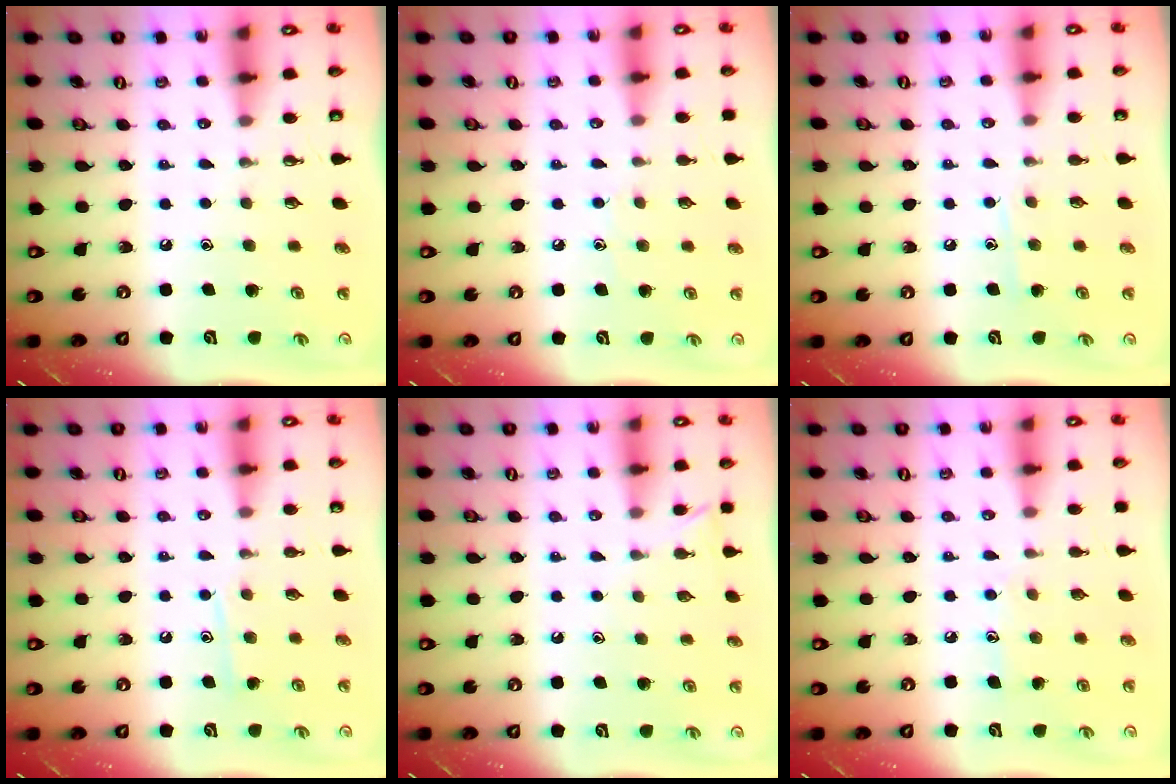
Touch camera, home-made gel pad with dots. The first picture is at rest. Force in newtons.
{"total": 4.8, "press": 4.8, "slide": 0.4}
{"total": 6.9, "press": 6.9, "slide": 0.8}
{"total": 7.4, "press": 7.3, "slide": 0.6}
{"total": 3.2, "press": 3.2, "slide": 0.4}
{"total": 6.4, "press": 6.4, "slide": 0.4}